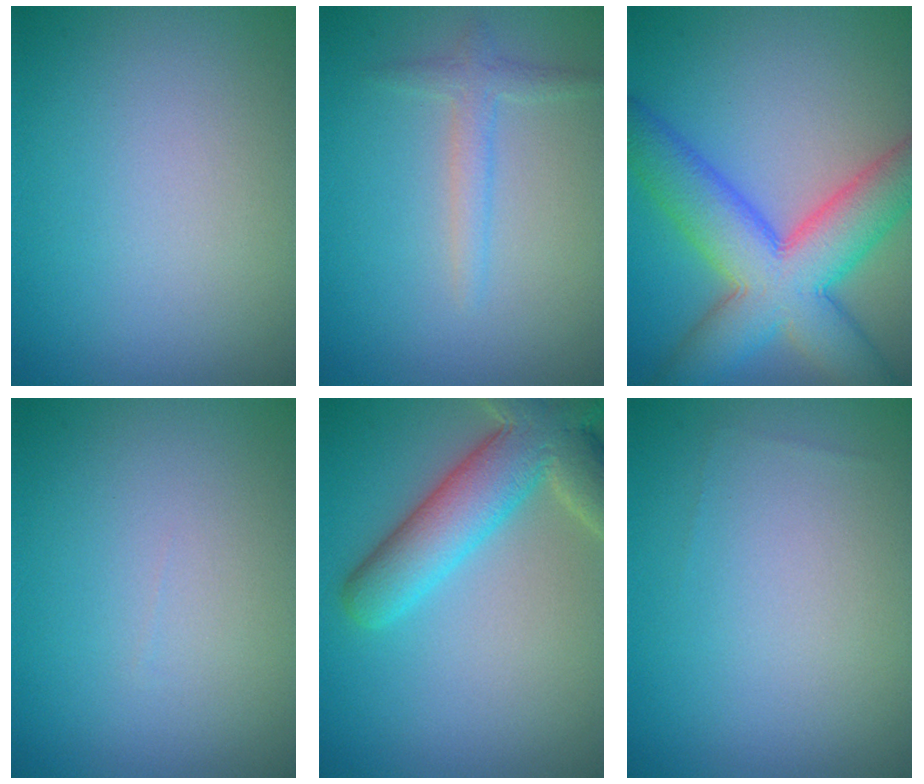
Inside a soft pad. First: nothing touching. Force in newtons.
{"total": 1.8, "press": 1.8, "slide": 0.1}
{"total": 9.9, "press": 9.9, "slide": 0.4}
{"total": 0.0}
{"total": 7.5, "press": 7.4, "slide": 0.6}
{"total": 0.0}